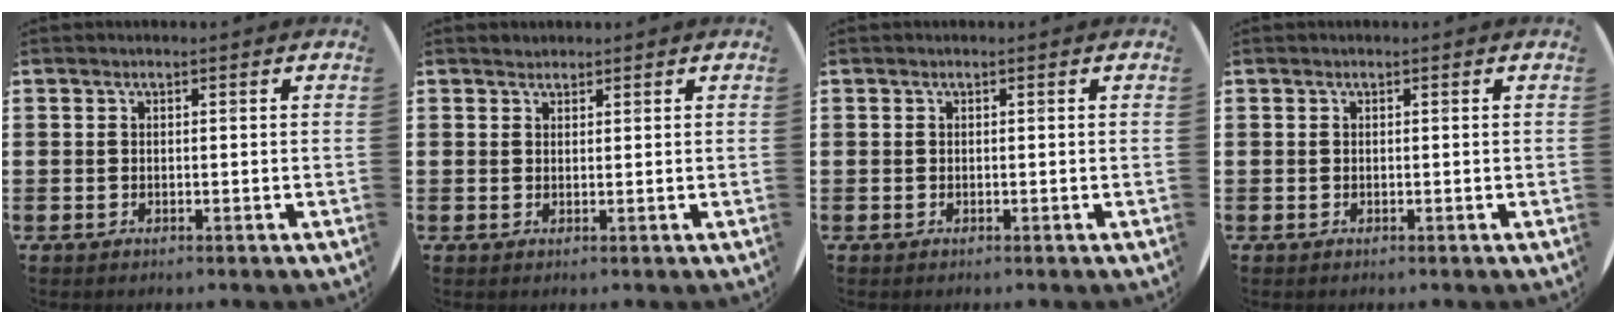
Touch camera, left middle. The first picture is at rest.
{"total": 1.0, "force": [1.0, 0.3, -0.1], "torque": [0.008, -0.001, 0.017]}
{"total": 0.0}
{"total": 0.0}